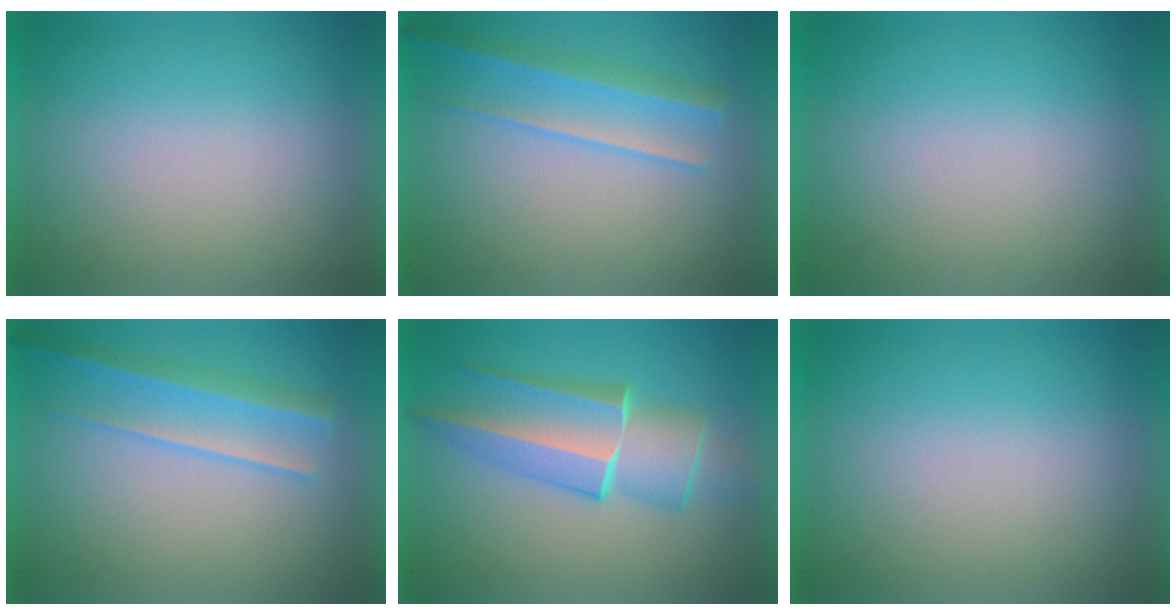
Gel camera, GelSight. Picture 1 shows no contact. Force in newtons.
{"total": 2.2}
{"total": 0.0}
{"total": 2.2}
{"total": 5.8}
{"total": 0.0}